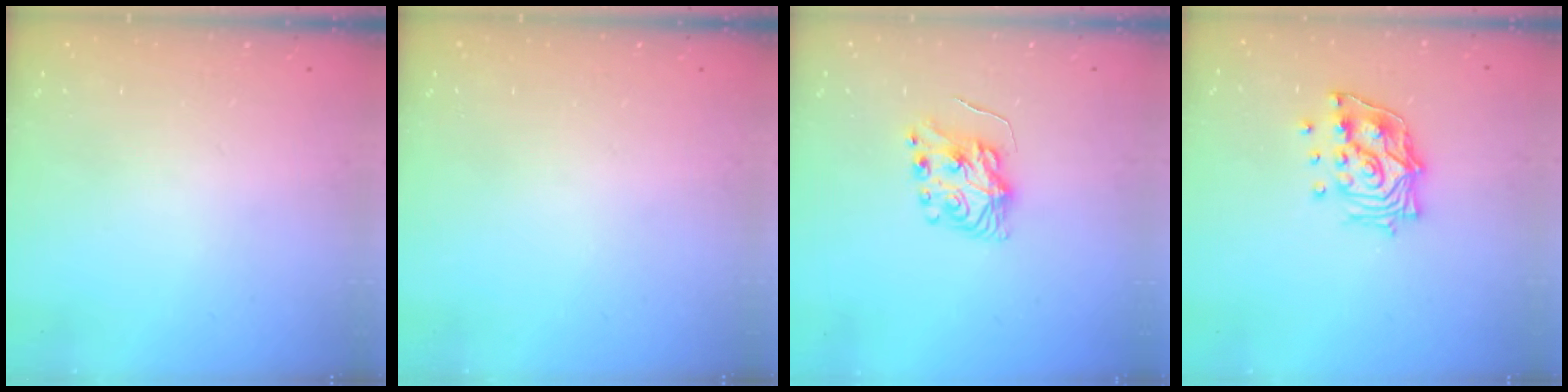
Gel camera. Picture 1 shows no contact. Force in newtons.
{"total": 0.0}
{"total": 7.5, "press": 7.5, "slide": 0.7}
{"total": 14.2, "press": 14.1, "slide": 2.0}